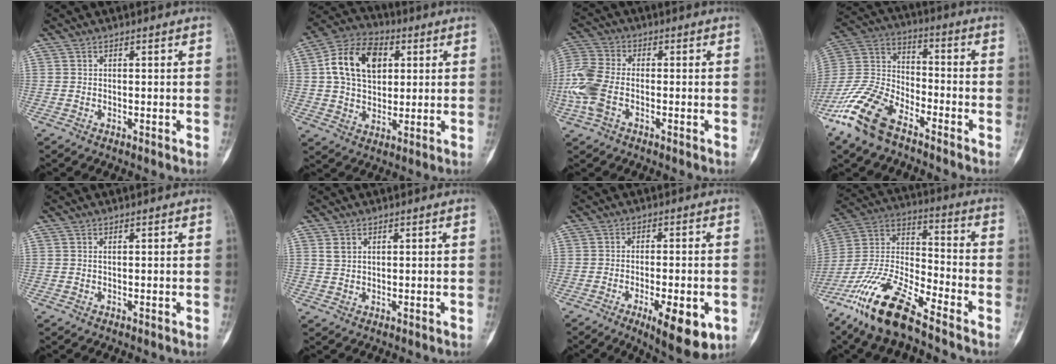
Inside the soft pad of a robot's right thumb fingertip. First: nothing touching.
{"total": 14.6, "force": [3.5, 10.0, 10.0], "torque": [-0.154, 0.008, 0.055]}
{"total": 10.0, "force": [-2.4, 6.2, 7.4], "torque": [-0.186, 0.015, -0.056]}
{"total": 15.8, "force": [-10.4, 7.4, 9.3], "torque": [-0.195, 0.046, -0.209]}
{"total": 0.0}
{"total": 2.0, "force": [1.0, 1.4, 1.0], "torque": [-0.016, -0.001, 0.024]}
{"total": 11.8, "force": [-4.7, 3.9, 10.1], "torque": [-0.134, -0.003, -0.059]}
{"total": 17.8, "force": [-12.8, 4.6, 11.5], "torque": [-0.231, 0.060, -0.245]}